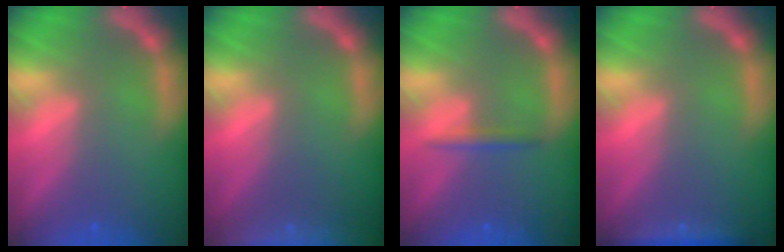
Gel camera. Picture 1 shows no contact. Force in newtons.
{"total": 9.5}
{"total": 1.4}
{"total": 2.4}